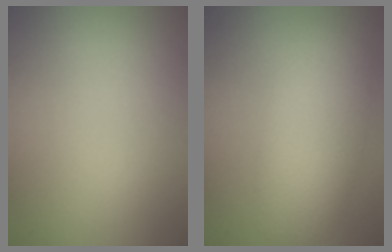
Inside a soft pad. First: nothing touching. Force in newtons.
{"total": 5.8, "press": 5.8, "slide": 0.2}